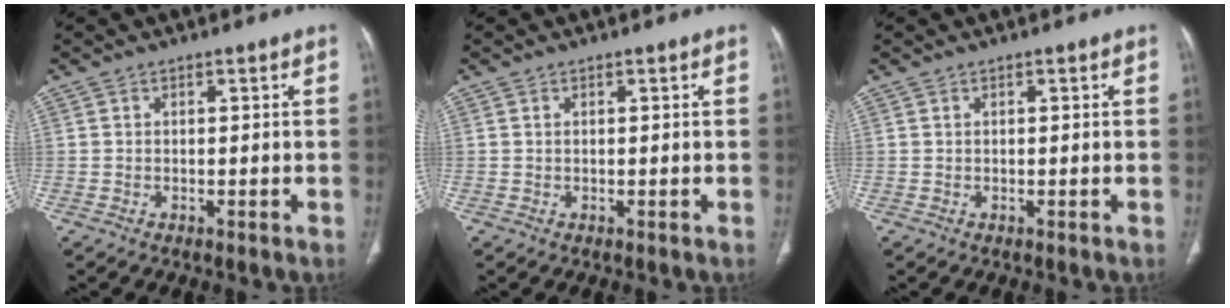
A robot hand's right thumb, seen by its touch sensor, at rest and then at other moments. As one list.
[{"total": 0.0}, {"total": 0.0}]